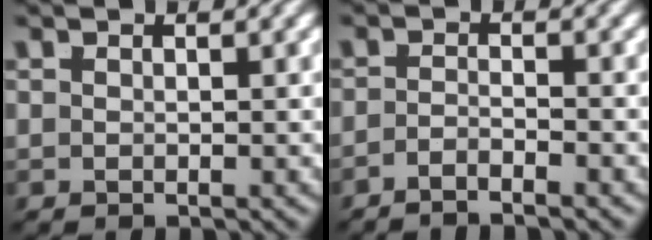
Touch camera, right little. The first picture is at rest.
{"total": 2.6, "force": [-2.5, -0.2, 0.7], "torque": [-0.008, -0.010, -0.040]}